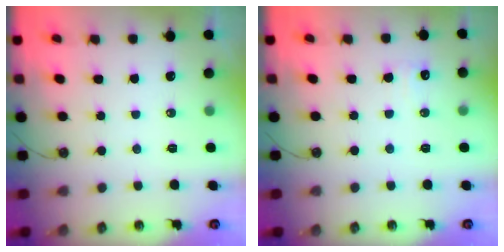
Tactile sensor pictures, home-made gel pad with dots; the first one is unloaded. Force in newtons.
{"total": 5.9, "press": 5.7, "slide": 1.3}